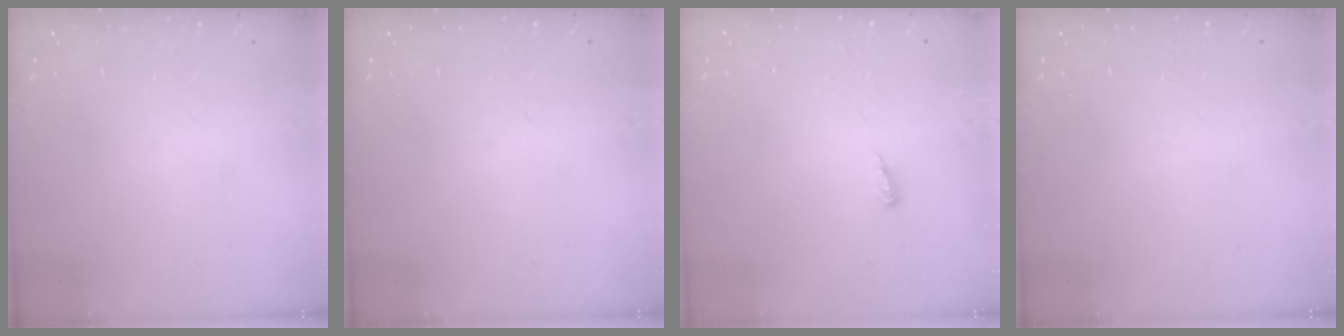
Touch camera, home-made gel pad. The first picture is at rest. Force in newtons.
{"total": 0.0}
{"total": 4.1, "press": 4.1, "slide": 0.4}
{"total": 0.0}